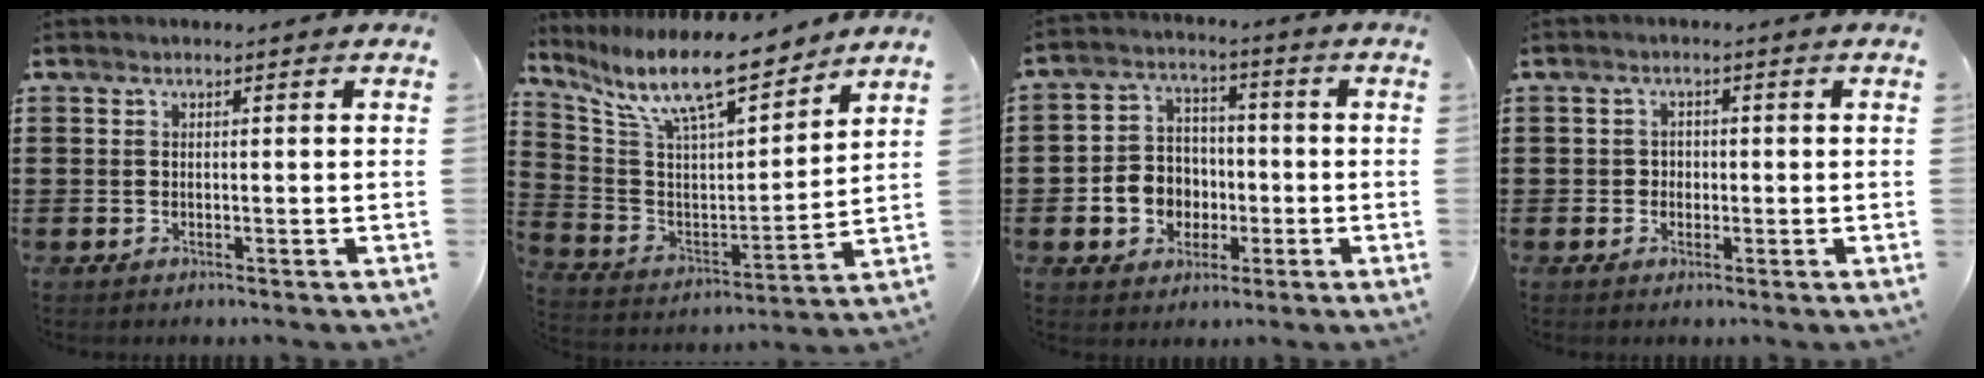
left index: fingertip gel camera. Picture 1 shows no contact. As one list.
[{"total": 12.5, "force": [10.0, 2.6, 7.0], "torque": [-0.156, -0.061, 0.171]}, {"total": 6.5, "force": [-1.5, 6.0, 1.9], "torque": [-0.060, 0.021, -0.027]}, {"total": 2.6, "force": [-0.3, 2.4, 0.9], "torque": [-0.027, 0.006, -0.011]}]